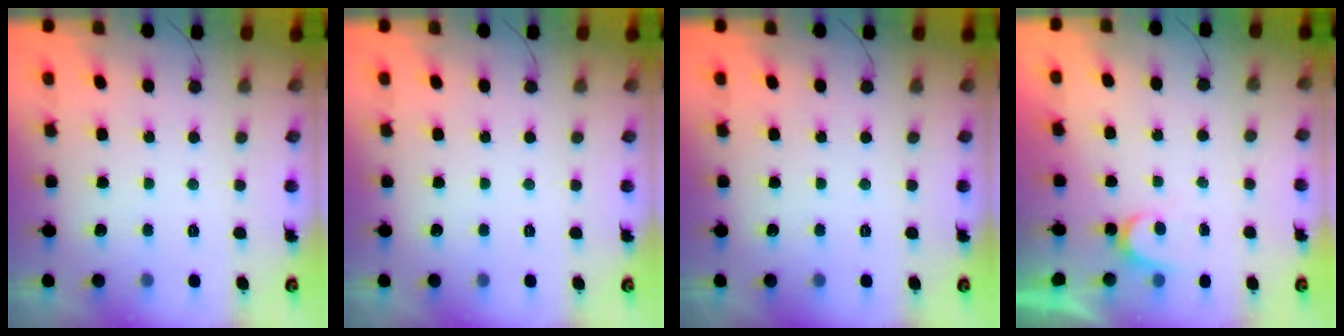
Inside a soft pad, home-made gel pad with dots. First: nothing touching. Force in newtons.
{"total": 0.0}
{"total": 0.0}
{"total": 3.5, "press": 3.5, "slide": 0.2}